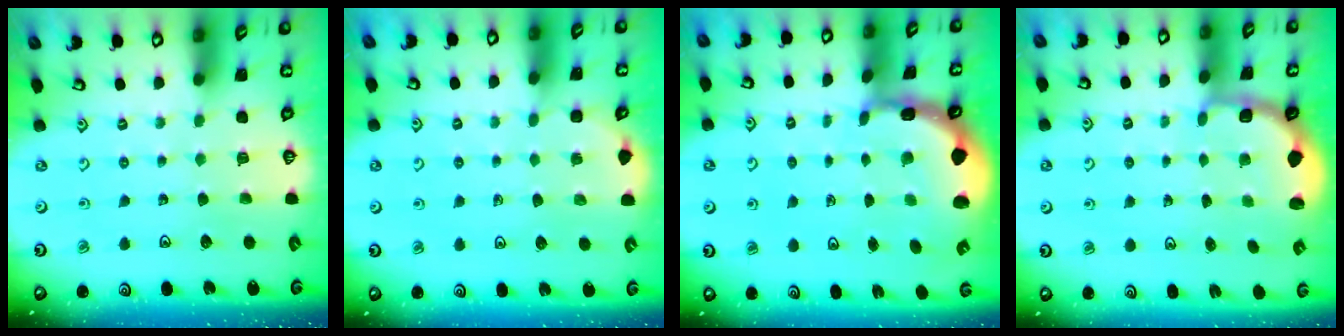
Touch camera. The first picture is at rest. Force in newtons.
{"total": 2.3, "press": 2.3, "slide": 0.2}
{"total": 2.2, "press": 2.0, "slide": 1.0}
{"total": 2.3, "press": 2.2, "slide": 0.6}